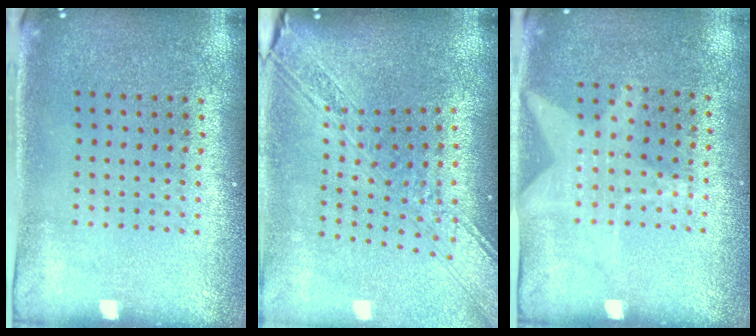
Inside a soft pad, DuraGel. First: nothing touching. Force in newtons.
{"total": 3.3, "press": 2.4, "slide": 2.2}
{"total": 1.3, "press": 0.9, "slide": 0.9}